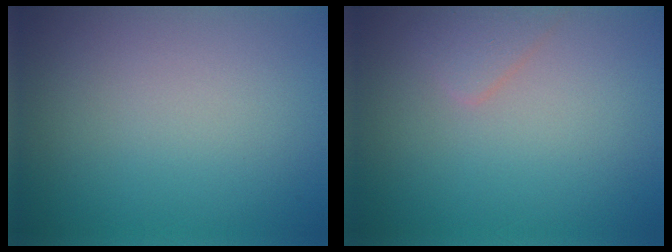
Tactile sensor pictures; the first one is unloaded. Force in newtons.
{"total": 1.2, "press": 1.2, "slide": 0.1}